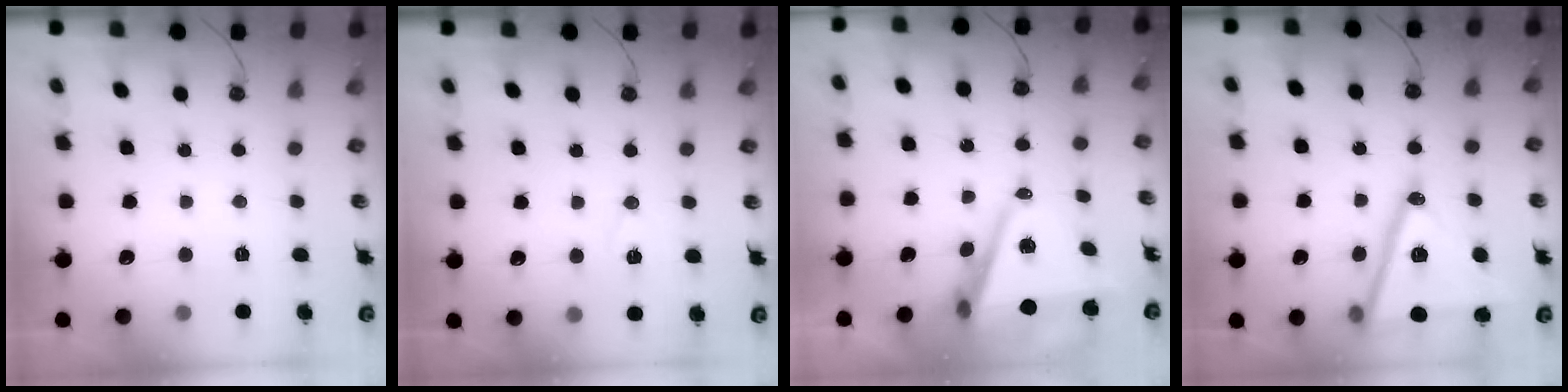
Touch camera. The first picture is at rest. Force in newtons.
{"total": 6.3, "press": 5.0, "slide": 3.8}
{"total": 8.3, "press": 7.3, "slide": 4.1}
{"total": 20.4, "press": 20.1, "slide": 3.4}